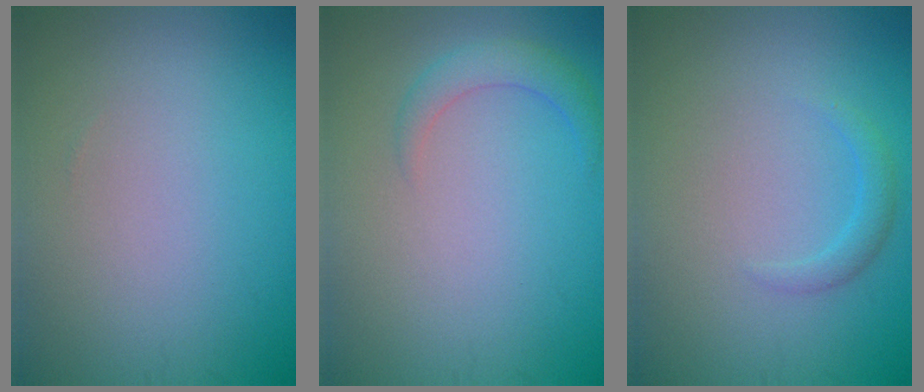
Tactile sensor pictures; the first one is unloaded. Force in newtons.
{"total": 2.0, "press": 2.0, "slide": 0.2}
{"total": 1.3, "press": 1.3, "slide": 0.2}